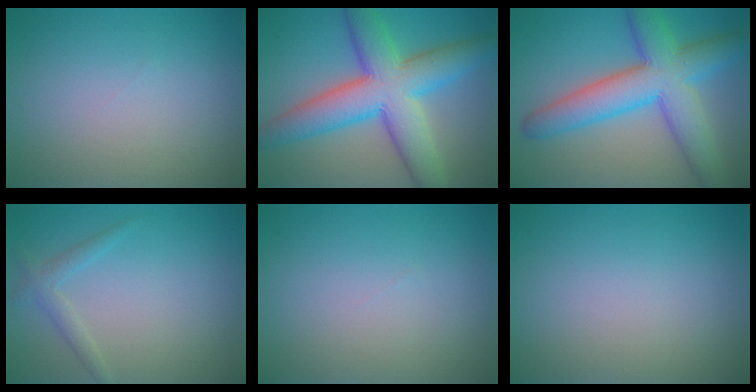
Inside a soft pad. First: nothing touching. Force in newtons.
{"total": 10.1, "press": 10.1, "slide": 0.1}
{"total": 9.1, "press": 9.1, "slide": 0.3}
{"total": 1.5, "press": 1.5, "slide": 0.1}
{"total": 0.0}
{"total": 0.0}